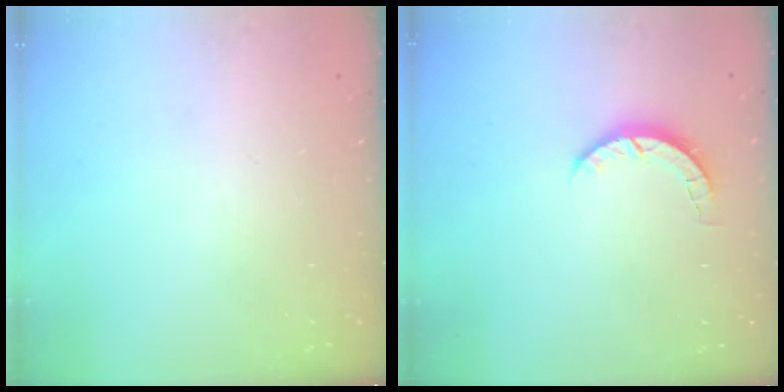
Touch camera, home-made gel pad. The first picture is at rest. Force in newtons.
{"total": 3.1, "press": 3.0, "slide": 0.4}